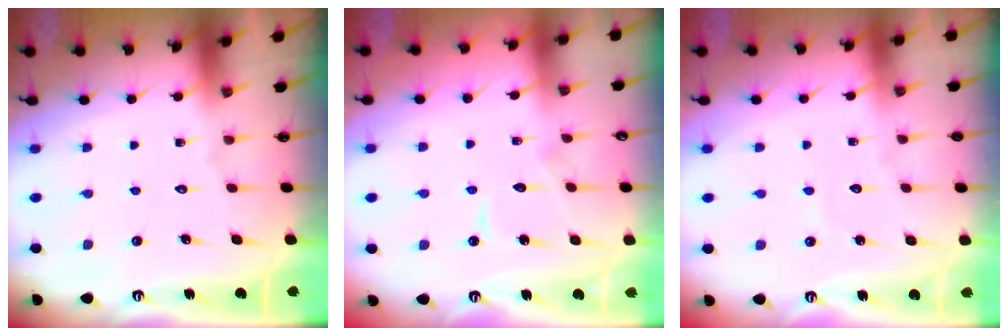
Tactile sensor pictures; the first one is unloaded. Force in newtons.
{"total": 4.8, "press": 4.7, "slide": 0.5}
{"total": 2.7, "press": 2.7, "slide": 0.3}